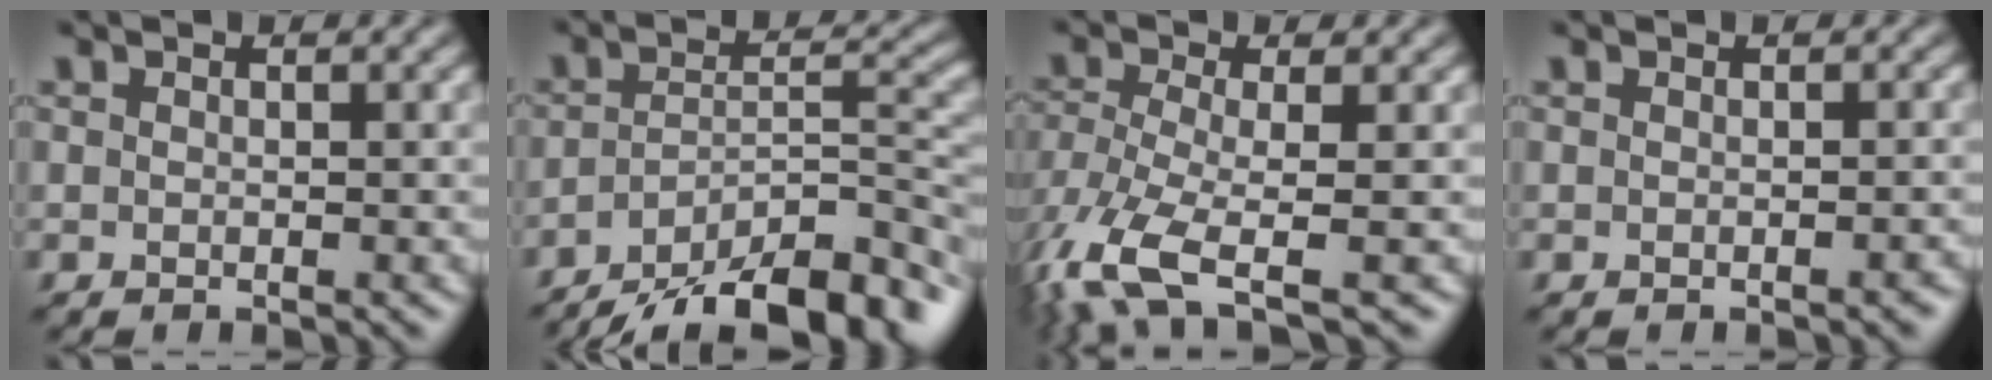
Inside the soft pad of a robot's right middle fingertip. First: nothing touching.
{"total": 11.2, "force": [-8.2, 4.0, 6.5], "torque": [-0.105, 0.004, -0.133]}
{"total": 7.7, "force": [-4.2, 2.9, 5.8], "torque": [-0.140, -0.012, -0.085]}
{"total": 1.1, "force": [-0.8, 0.3, 0.7], "torque": [-0.004, 0.002, -0.008]}